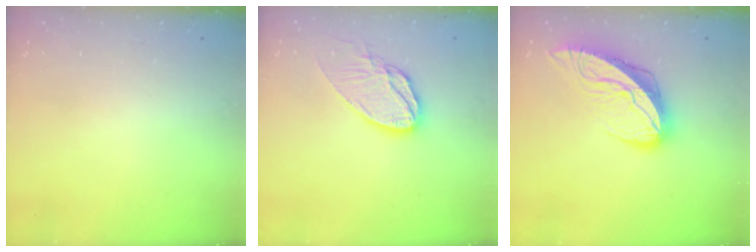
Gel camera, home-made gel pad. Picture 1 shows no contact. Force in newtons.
{"total": 12.9, "press": 12.9, "slide": 1.0}
{"total": 11.1, "press": 11.0, "slide": 1.3}